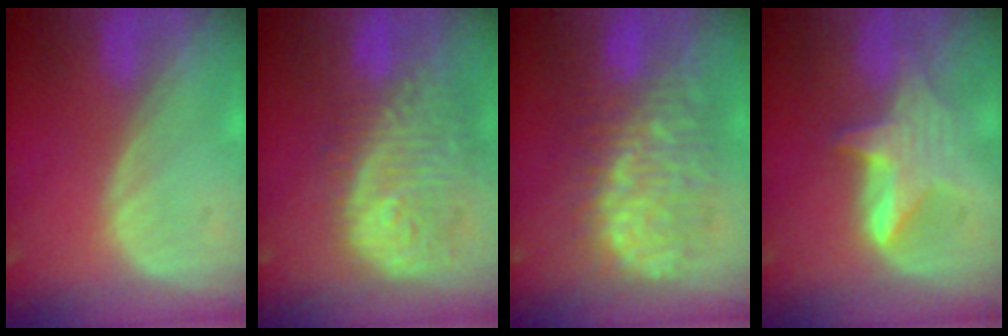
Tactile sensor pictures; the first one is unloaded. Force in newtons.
{"total": 12.2, "press": 10.9, "slide": 5.6}
{"total": 11.6, "press": 11.5, "slide": 1.3}
{"total": 5.9, "press": 5.9, "slide": 0.4}